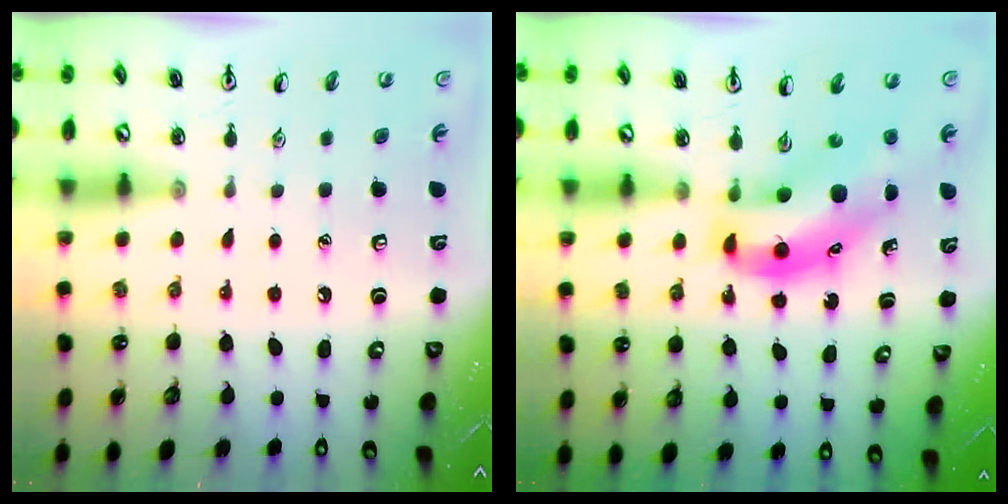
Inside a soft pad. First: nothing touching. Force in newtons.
{"total": 10.1, "press": 9.7, "slide": 2.8}